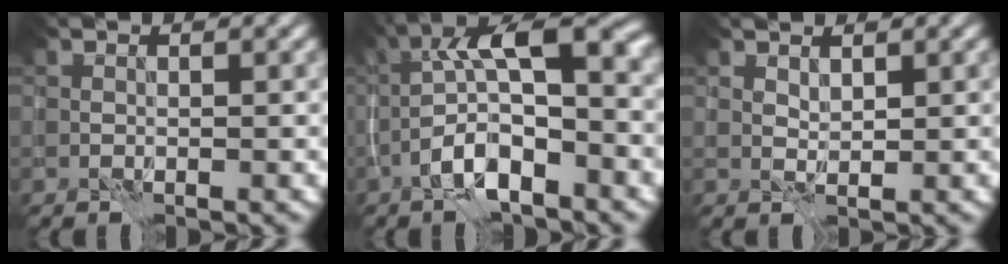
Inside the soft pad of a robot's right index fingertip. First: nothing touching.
{"total": 8.6, "force": [-1.5, 3.2, 7.9], "torque": [-0.135, 0.023, -0.035]}
{"total": 1.2, "force": [1.1, 0.5, 0.1], "torque": [-0.007, -0.002, 0.023]}